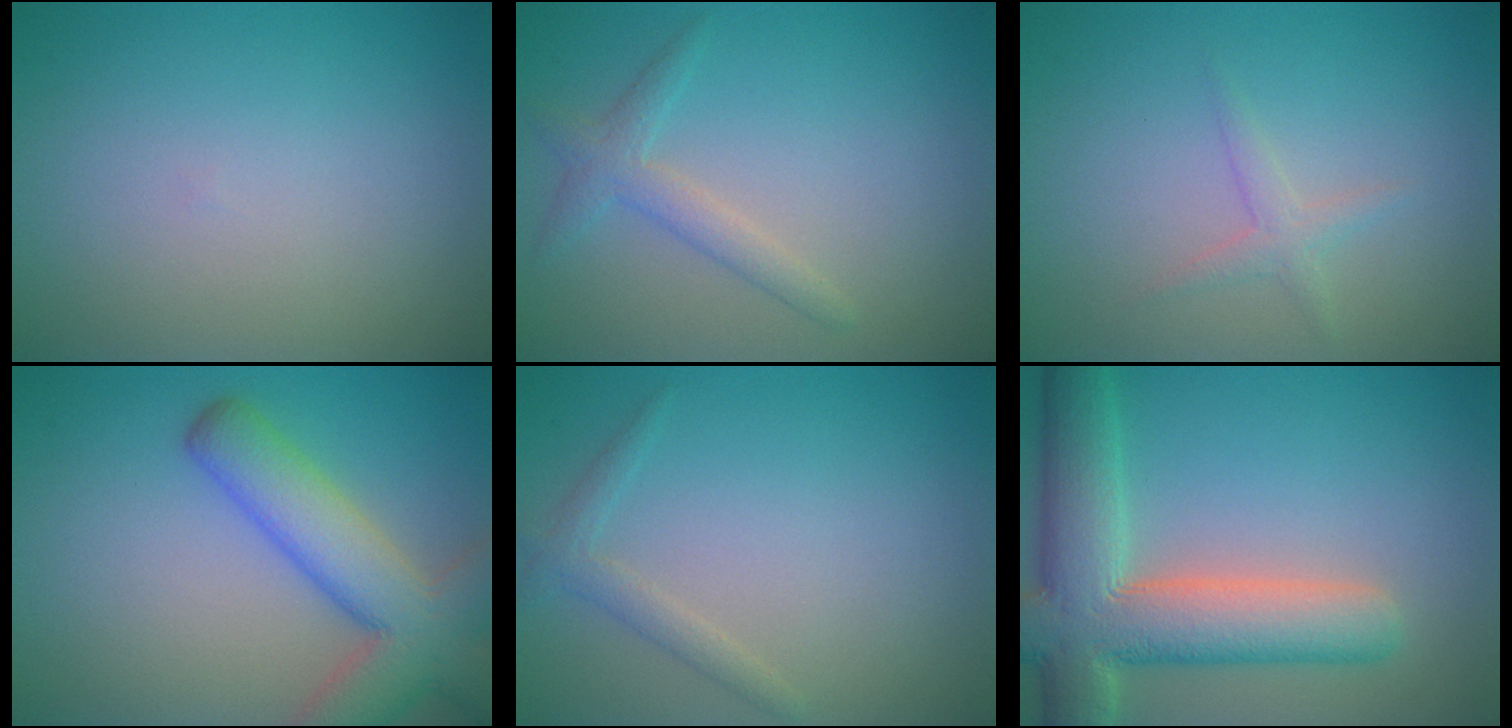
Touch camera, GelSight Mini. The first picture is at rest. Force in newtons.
{"total": 2.2, "press": 2.2, "slide": 0.1}
{"total": 1.3, "press": 1.3, "slide": 0.0}
{"total": 7.6, "press": 7.6, "slide": 0.5}
{"total": 1.5, "press": 1.5, "slide": 0.1}
{"total": 9.5, "press": 9.5, "slide": 1.2}